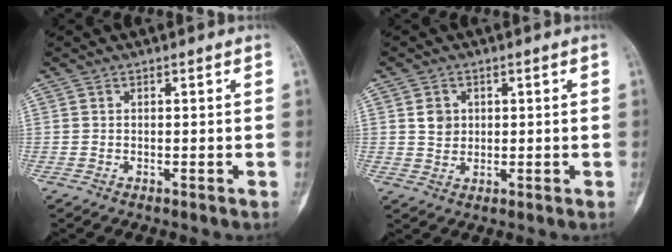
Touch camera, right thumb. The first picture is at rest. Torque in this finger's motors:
{"motor_torque": [0.24, -0.01, 0.08, -0.19, -0.04]}